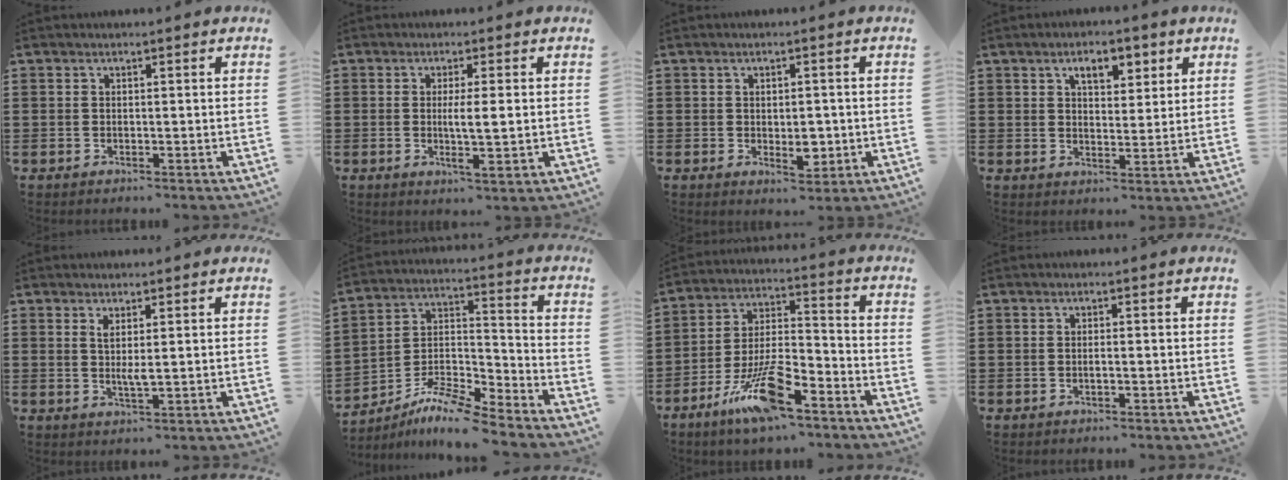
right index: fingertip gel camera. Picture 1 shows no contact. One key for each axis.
{"total": 3.7, "fx": 0.1, "fy": 0.2, "fz": 3.7, "tx": -0.068, "ty": -0.005, "tz": -0.001}
{"total": 3.9, "fx": -0.5, "fy": 2.3, "fz": 3.1, "tx": -0.040, "ty": -0.001, "tz": -0.012}
{"total": 4.6, "fx": 2.7, "fy": 2.3, "fz": 3.0, "tx": -0.046, "ty": 0.001, "tz": 0.040}
{"total": 2.6, "fx": 0.8, "fy": 0.3, "fz": 2.5, "tx": -0.050, "ty": -0.005, "tz": 0.013}
{"total": 8.1, "fx": -7.4, "fy": 0.9, "fz": 2.9, "tx": -0.059, "ty": 0.007, "tz": -0.148}
{"total": 12.6, "fx": -8.1, "fy": 3.5, "fz": 9.0, "tx": -0.177, "ty": 0.020, "tz": -0.149}
{"total": 0.9, "fx": -0.2, "fy": 0.1, "fz": 0.8, "tx": -0.015, "ty": -0.004, "tz": -0.003}